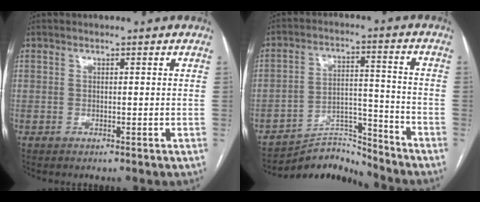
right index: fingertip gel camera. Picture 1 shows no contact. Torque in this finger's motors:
{"motor_torque": [-1.31, -0.03, -0.86, -0.18]}